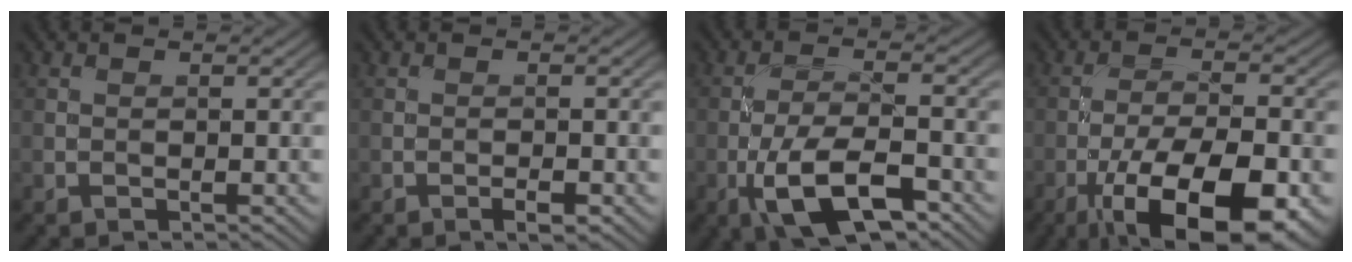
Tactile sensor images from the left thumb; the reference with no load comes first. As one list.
[{"total": 1.4, "force": [-0.8, 0.4, 1.1], "torque": [-0.020, 0.002, -0.015]}, {"total": 9.8, "force": [-4.8, 3.4, 7.8], "torque": [-0.147, 0.003, -0.096]}, {"total": 15.6, "force": [-8.0, 5.9, 12.0], "torque": [-0.202, -0.009, -0.131]}]